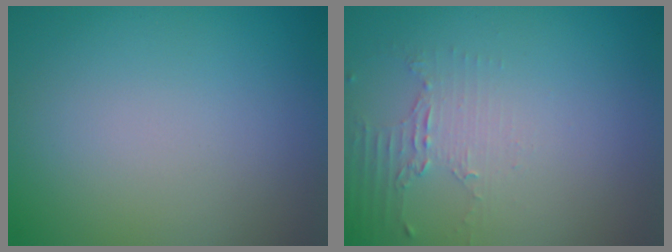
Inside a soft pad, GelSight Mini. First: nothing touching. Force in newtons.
{"total": 1.9, "press": 1.4, "slide": 1.3}